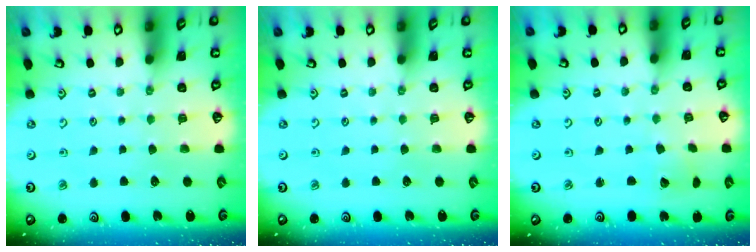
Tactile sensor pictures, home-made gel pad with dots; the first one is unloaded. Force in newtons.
{"total": 0.0}
{"total": 2.0, "press": 2.0, "slide": 0.2}